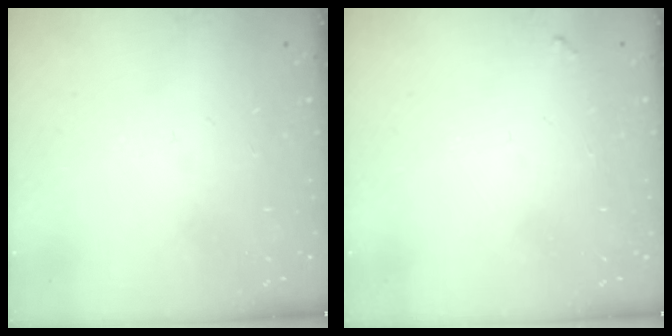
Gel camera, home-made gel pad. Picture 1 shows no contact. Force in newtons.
{"total": 3.9, "press": 3.9, "slide": 0.3}